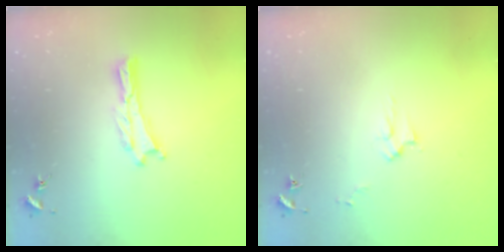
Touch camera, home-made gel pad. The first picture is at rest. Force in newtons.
{"total": 2.6, "press": 2.6, "slide": 0.3}